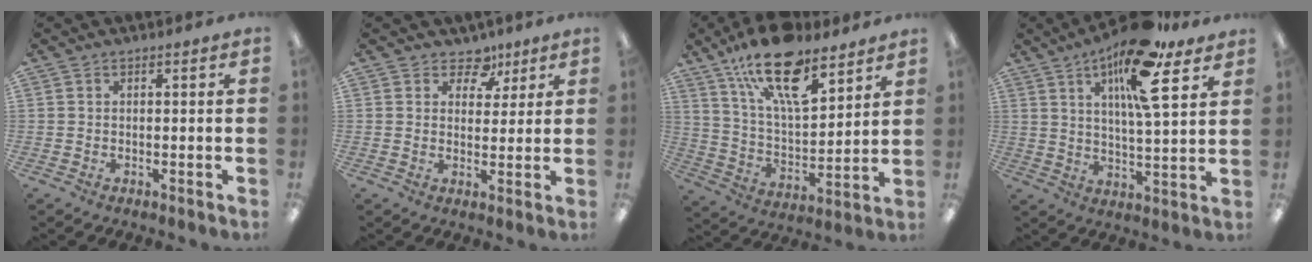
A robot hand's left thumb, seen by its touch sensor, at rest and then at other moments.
{"total": 6.5, "force": [3.8, 4.6, 2.5], "torque": [-0.025, -0.019, 0.065]}
{"total": 20.4, "force": [13.2, 8.3, 13.2], "torque": [-0.221, -0.069, 0.229]}
{"total": 15.8, "force": [9.6, 4.1, 11.9], "torque": [-0.194, -0.043, 0.154]}